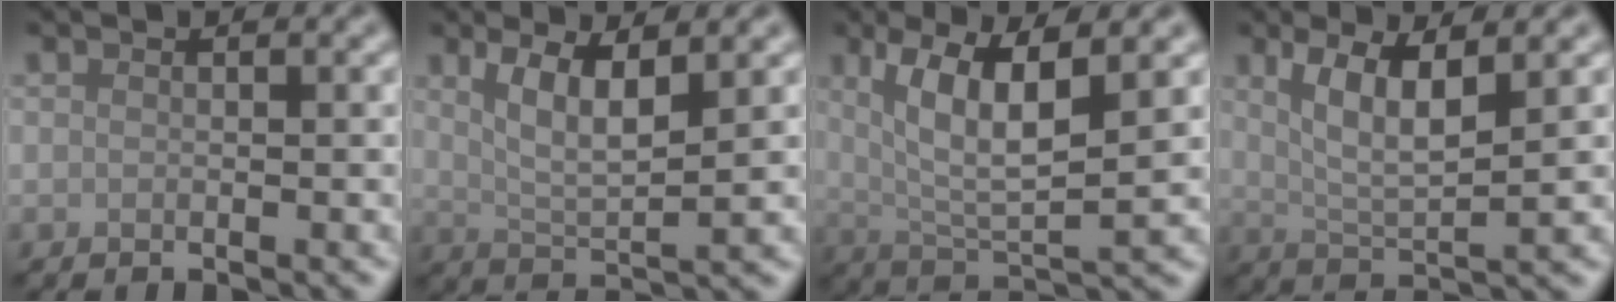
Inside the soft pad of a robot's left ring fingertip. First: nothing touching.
{"total": 4.0, "force": [1.7, 0.9, 3.5], "torque": [-0.070, -0.007, 0.035]}
{"total": 6.8, "force": [2.2, 1.9, 6.2], "torque": [-0.118, -0.008, 0.043]}
{"total": 4.5, "force": [1.7, 1.0, 4.0], "torque": [-0.081, -0.007, 0.037]}